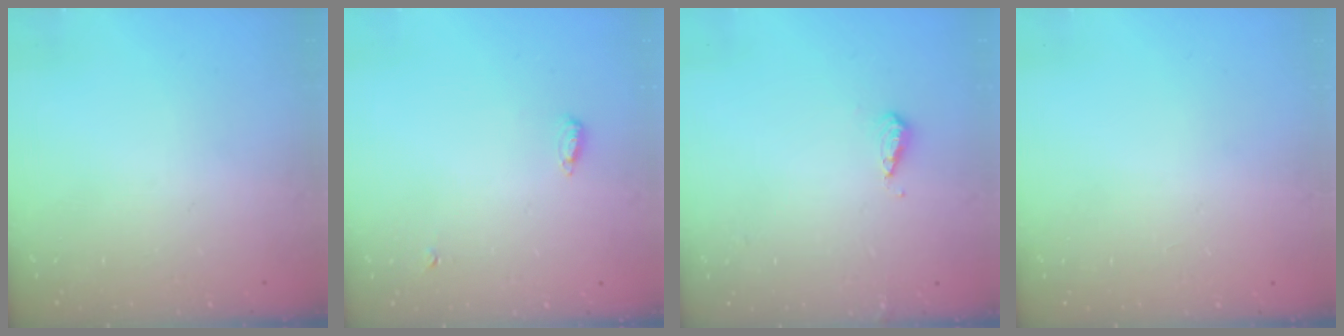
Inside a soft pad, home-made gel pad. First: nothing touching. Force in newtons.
{"total": 8.9, "press": 6.0, "slide": 6.5}
{"total": 3.7, "press": 3.6, "slide": 1.0}
{"total": 1.0, "press": 0.8, "slide": 0.6}